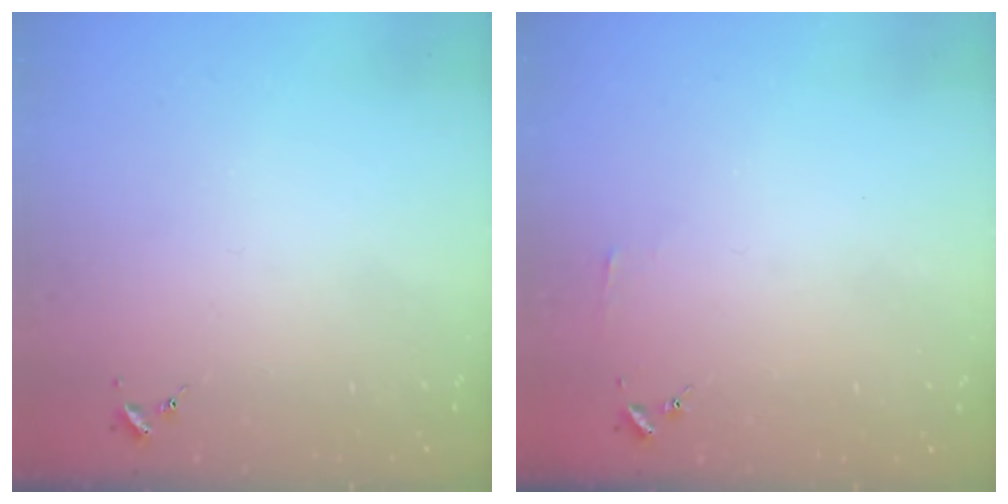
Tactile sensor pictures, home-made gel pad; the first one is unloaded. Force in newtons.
{"total": 2.8, "press": 2.8, "slide": 0.3}